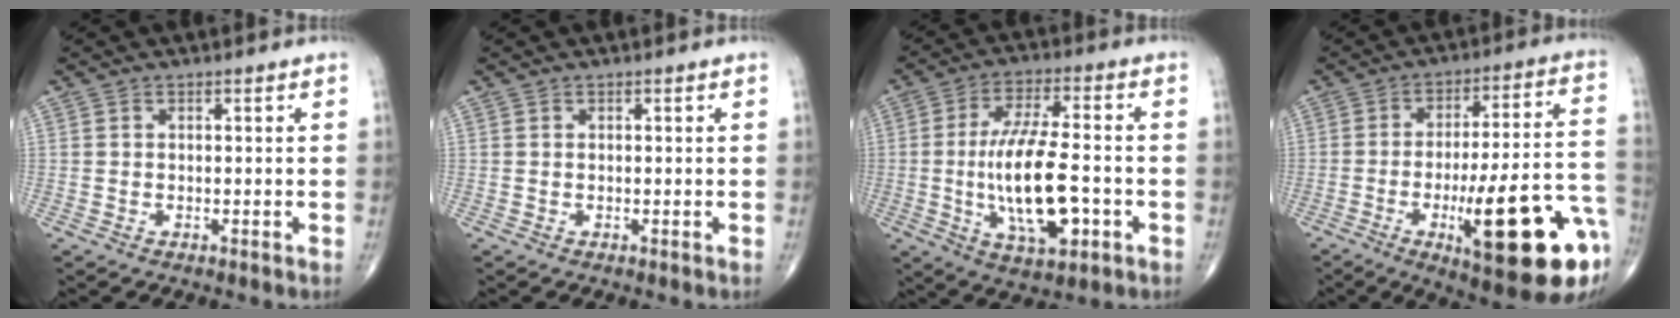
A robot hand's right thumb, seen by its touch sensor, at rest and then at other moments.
{"total": 0.0}
{"total": 15.9, "force": [-2.9, 5.9, 14.4], "torque": [-0.257, 0.010, -0.046]}
{"total": 25.6, "force": [-8.9, 6.0, 23.3], "torque": [-0.289, 0.024, -0.115]}